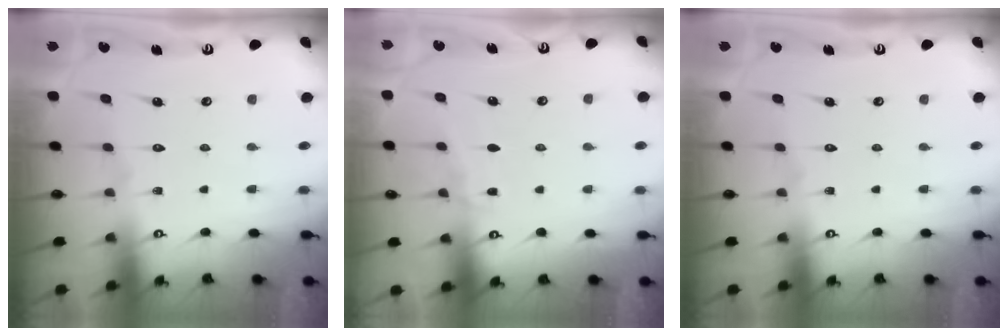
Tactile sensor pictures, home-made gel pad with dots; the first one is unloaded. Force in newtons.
{"total": 4.1, "press": 4.1, "slide": 0.5}
{"total": 0.0}